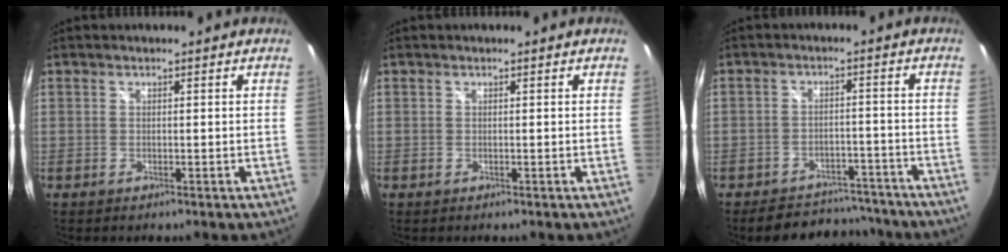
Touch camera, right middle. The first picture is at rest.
{"total": 0.0}
{"total": 12.4, "force": [-10.9, 4.8, 3.3], "torque": [-0.072, 0.025, -0.135]}